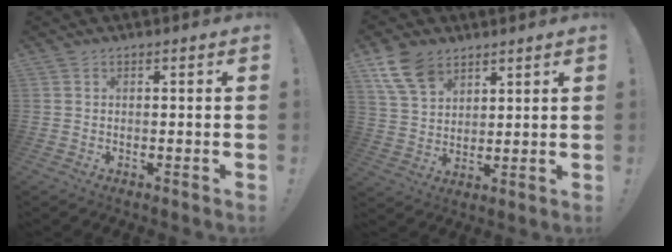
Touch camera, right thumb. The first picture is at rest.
{"total": 11.0, "force": [6.7, 6.9, 5.4], "torque": [-0.101, -0.023, 0.133]}